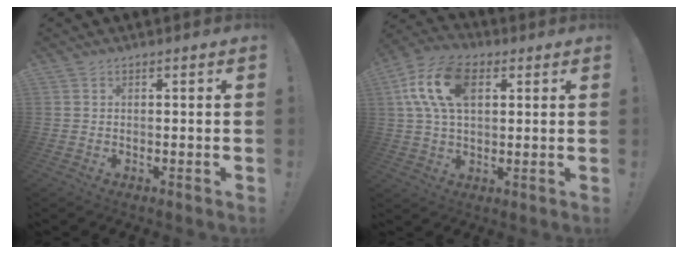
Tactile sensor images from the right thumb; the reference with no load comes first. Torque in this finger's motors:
{"motor_torque": [1.45, 1.89, 1.01, -0.01, 0.11]}